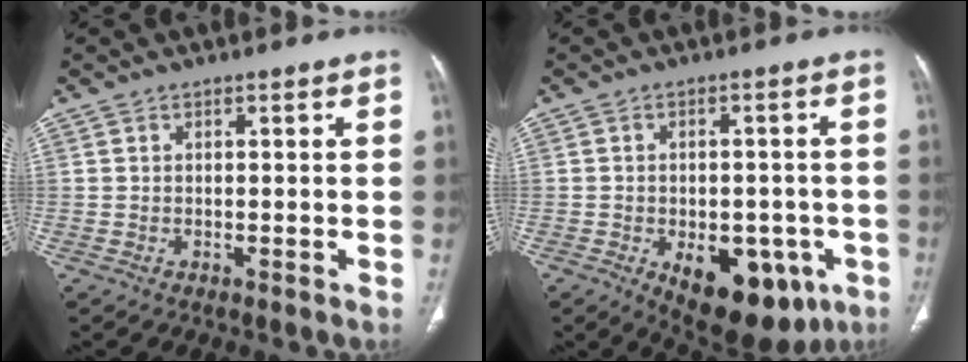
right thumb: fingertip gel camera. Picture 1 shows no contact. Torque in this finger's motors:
{"motor_torque": [1.69, 1.86, 0.69, 0.62, 0.27]}